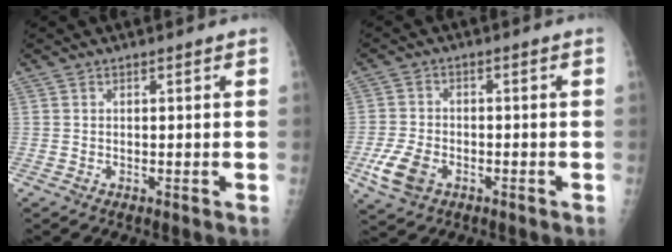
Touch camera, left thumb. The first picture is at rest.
{"total": 6.9, "force": [-2.9, 4.4, 4.3], "torque": [-0.088, 0.007, -0.053]}